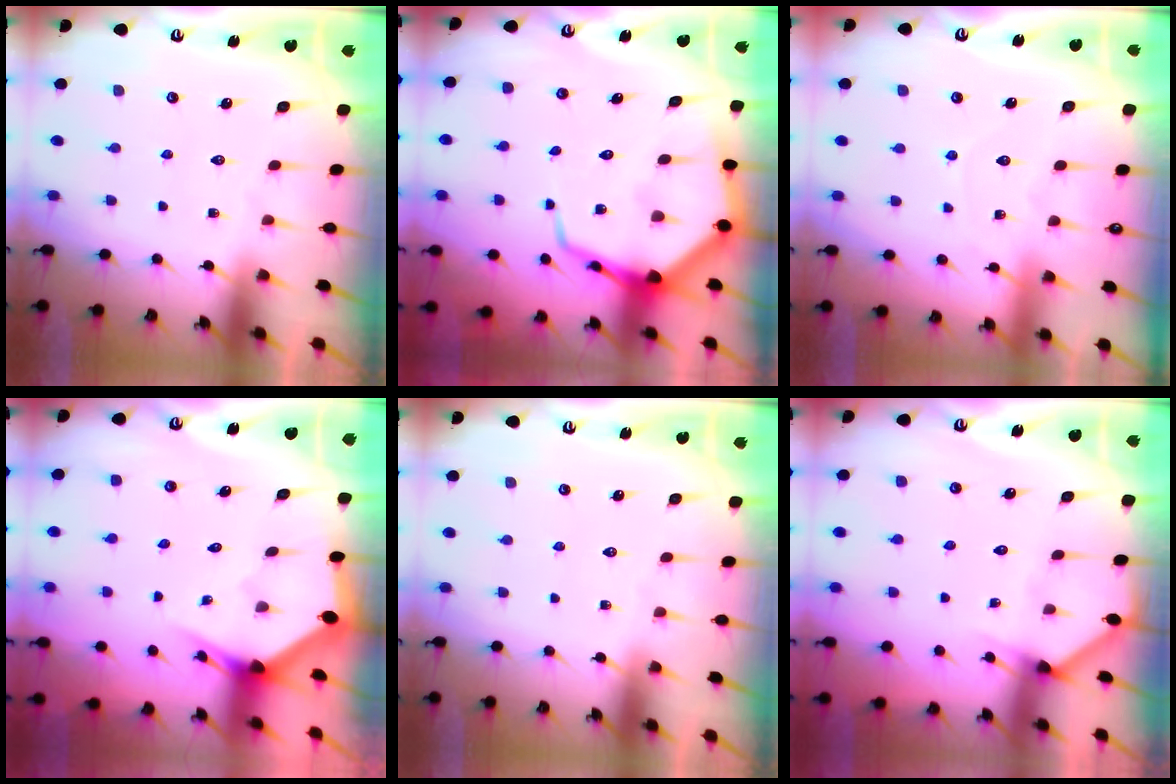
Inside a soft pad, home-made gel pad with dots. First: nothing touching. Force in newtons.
{"total": 10.7, "press": 10.7, "slide": 1.1}
{"total": 4.0, "press": 3.9, "slide": 0.5}
{"total": 2.8, "press": 2.8, "slide": 0.2}
{"total": 0.0}
{"total": 2.6, "press": 2.6, "slide": 0.1}